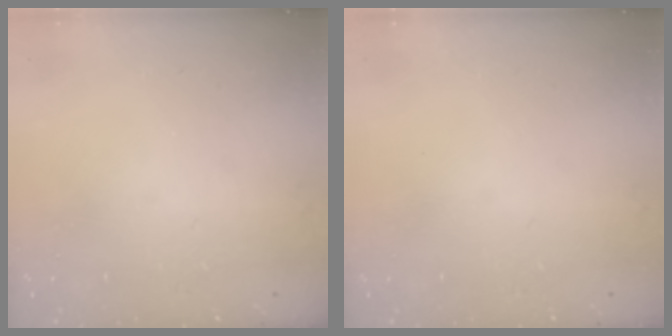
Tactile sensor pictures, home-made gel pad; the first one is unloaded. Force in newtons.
{"total": 0.0}